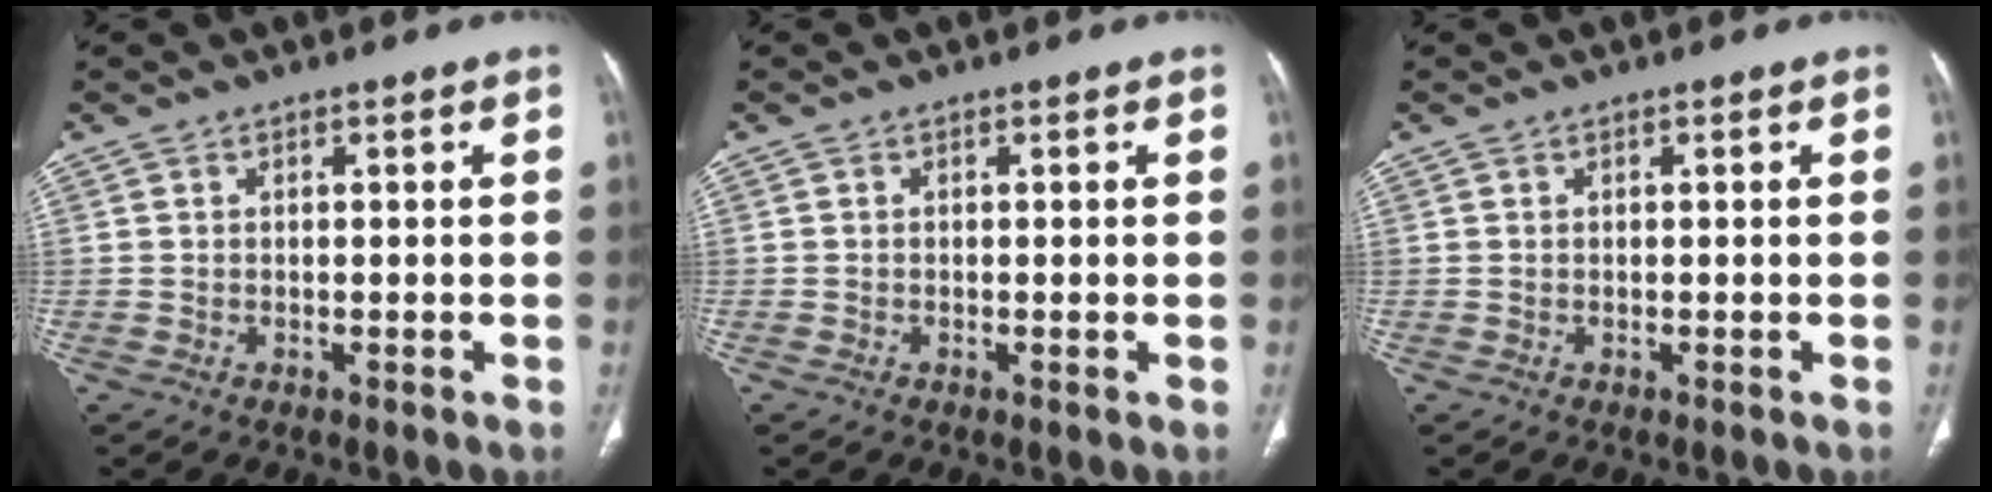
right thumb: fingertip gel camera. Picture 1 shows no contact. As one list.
[{"total": 0.0}, {"total": 0.0}]